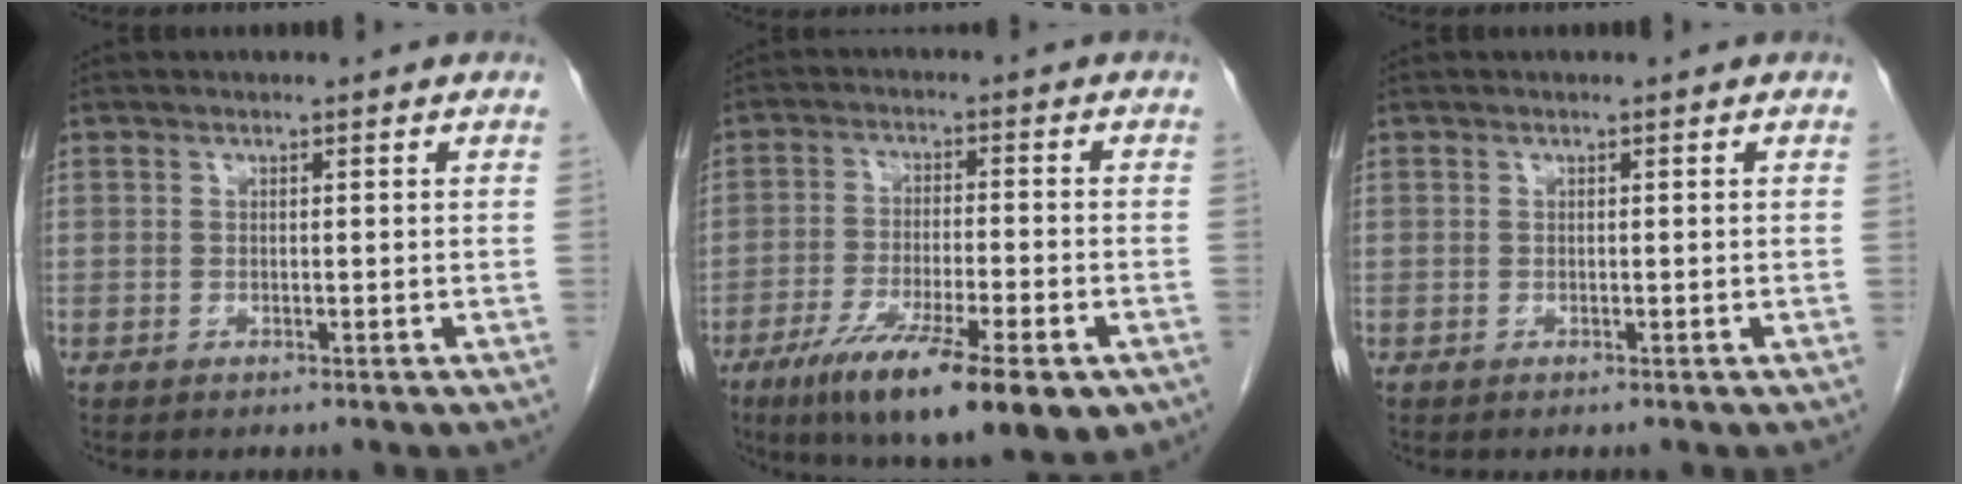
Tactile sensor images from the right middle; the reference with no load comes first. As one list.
[{"total": 16.1, "force": [-9.5, 2.9, 12.7], "torque": [-0.179, -0.035, -0.149]}, {"total": 0.0}]